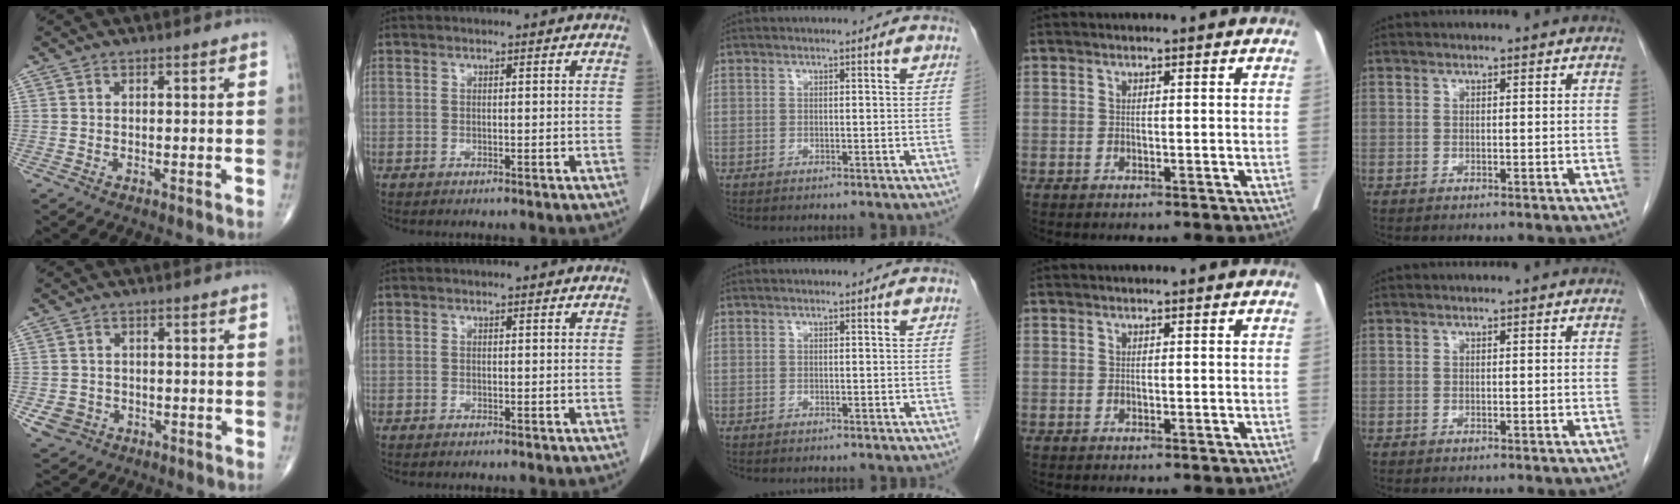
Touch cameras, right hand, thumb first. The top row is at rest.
{"thumb": {"total": 4.4, "force": [-1.6, 3.9, 1.2], "torque": [-0.015, 0.008, -0.021]}}